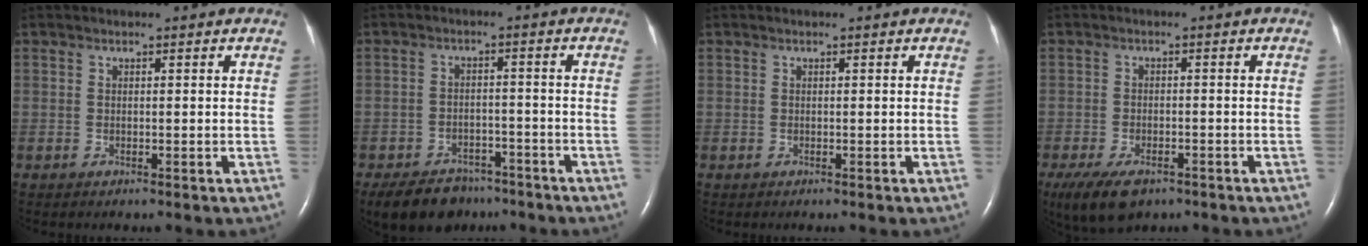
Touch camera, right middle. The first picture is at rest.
{"total": 9.8, "force": [-7.8, 5.2, 2.9], "torque": [-0.050, -0.002, -0.116]}
{"total": 0.0}
{"total": 7.1, "force": [-4.8, 3.2, 4.2], "torque": [-0.083, -0.010, -0.078]}